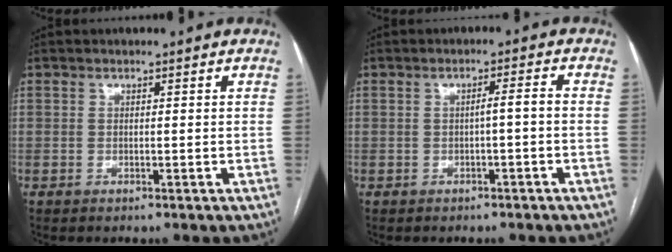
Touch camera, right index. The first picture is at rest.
{"total": 2.1, "force": [-0.5, 0.0, 2.0], "torque": [-0.029, 0.005, -0.008]}